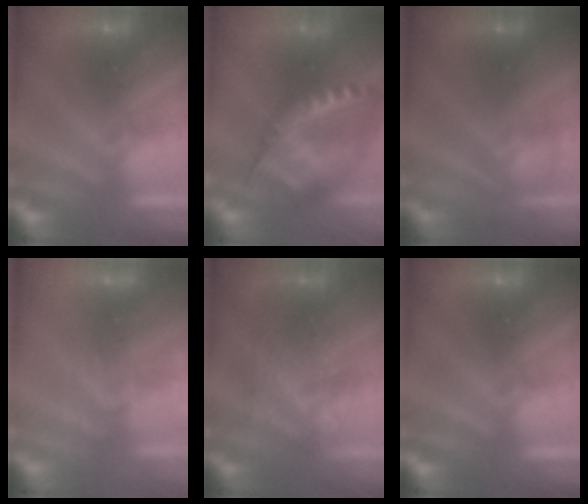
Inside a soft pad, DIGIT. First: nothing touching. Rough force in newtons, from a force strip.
{"total": 7.8}
{"total": 2.7}
{"total": 2.2}
{"total": 2.2}
{"total": 0.0}